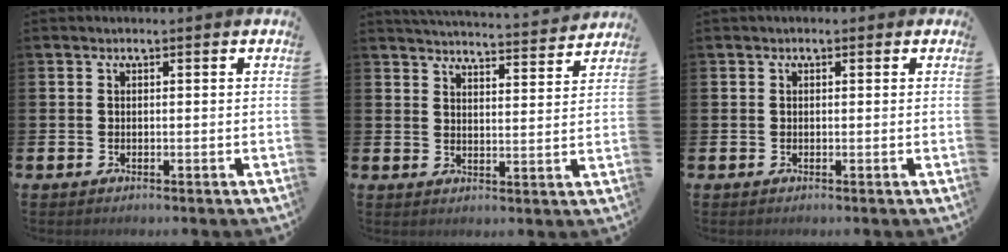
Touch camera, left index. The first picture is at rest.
{"total": 4.7, "force": [4.7, -0.1, 0.3], "torque": [-0.014, -0.039, 0.081]}
{"total": 0.6, "force": [0.1, 0.5, 0.2], "torque": [-0.001, 0.006, -0.001]}